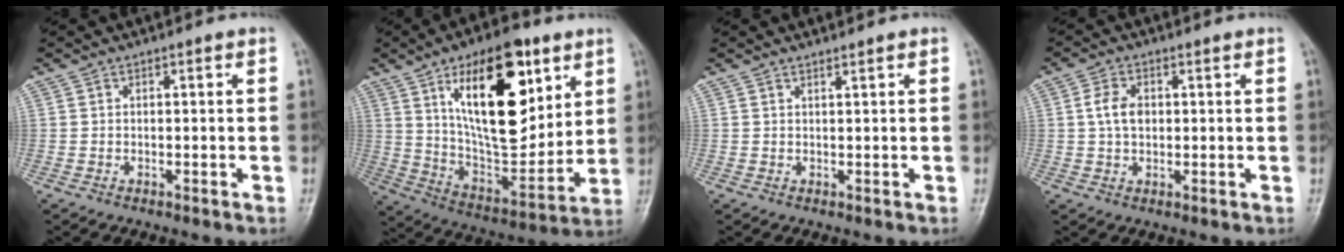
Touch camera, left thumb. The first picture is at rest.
{"total": 24.0, "force": [9.8, 11.0, 18.9], "torque": [-0.253, -0.048, 0.168]}
{"total": 0.7, "force": [0.6, -0.1, 0.2], "torque": [-0.006, -0.007, 0.012]}
{"total": 4.4, "force": [0.7, 2.9, 3.2], "torque": [-0.060, 0.004, 0.009]}